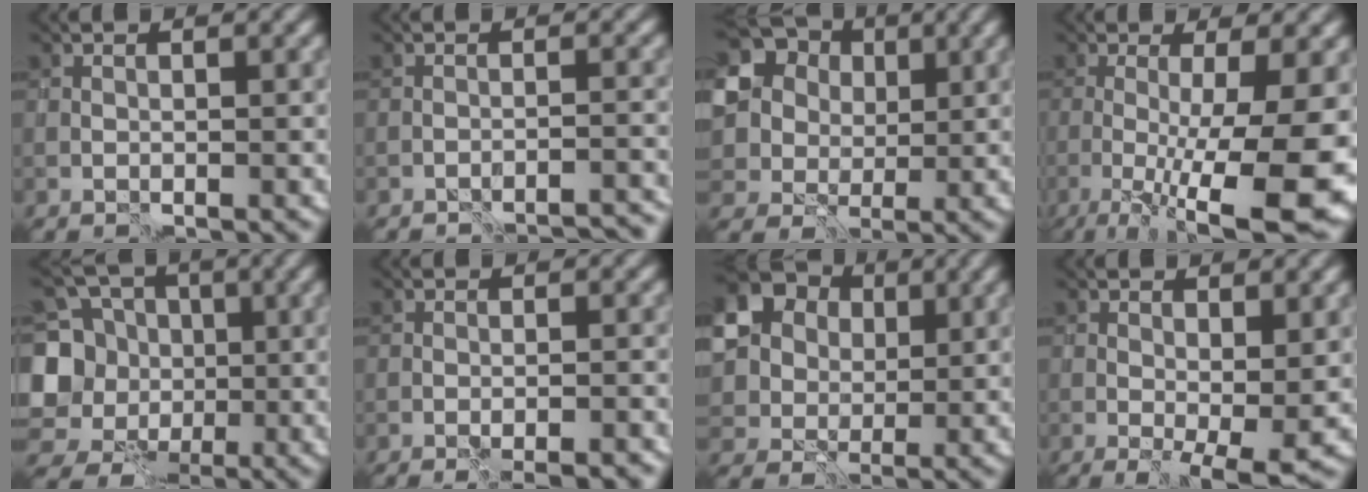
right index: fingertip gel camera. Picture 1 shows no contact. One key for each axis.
{"total": 4.4, "fx": -4.4, "fy": -0.5, "fz": 0.0, "tx": 0.007, "ty": 0.013, "tz": -0.053}
{"total": 16.8, "fx": 6.4, "fy": 13.9, "fz": 7.0, "tx": -0.196, "ty": 0.031, "tz": 0.112}
{"total": 11.8, "fx": -2.4, "fy": 2.3, "fz": 11.3, "tx": -0.143, "ty": -0.008, "tz": -0.032}
{"total": 10.0, "fx": 0.1, "fy": 9.2, "fz": 3.9, "tx": -0.112, "ty": 0.023, "tz": -0.018}
{"total": 3.2, "fx": -2.6, "fy": 0.2, "fz": 1.9, "tx": -0.018, "ty": 0.004, "tz": -0.027}
{"total": 14.1, "fx": 5.7, "fy": 11.3, "fz": 6.2, "tx": -0.157, "ty": 0.018, "tz": 0.107}
{"total": 3.7, "fx": -0.4, "fy": 1.1, "fz": 3.5, "tx": -0.052, "ty": -0.010, "tz": -0.003}